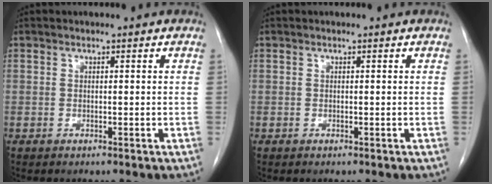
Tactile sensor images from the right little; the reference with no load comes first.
{"total": 0.0}